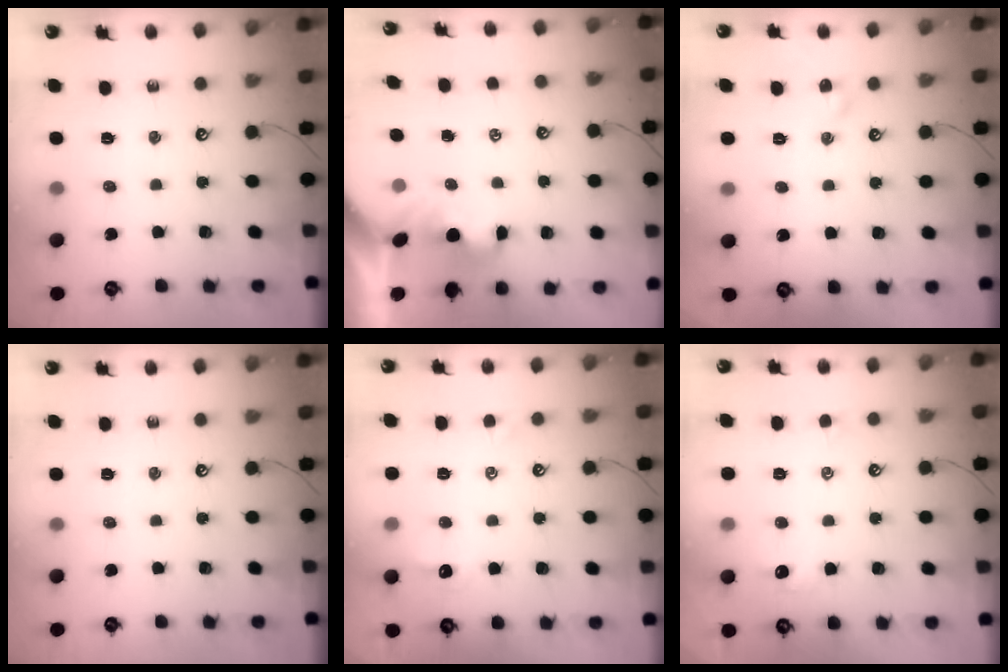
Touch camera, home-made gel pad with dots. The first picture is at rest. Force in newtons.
{"total": 1.1, "press": 1.0, "slide": 0.4}
{"total": 2.0, "press": 1.9, "slide": 0.6}
{"total": 0.0}
{"total": 1.2, "press": 0.9, "slide": 0.8}
{"total": 1.3, "press": 1.2, "slide": 0.4}